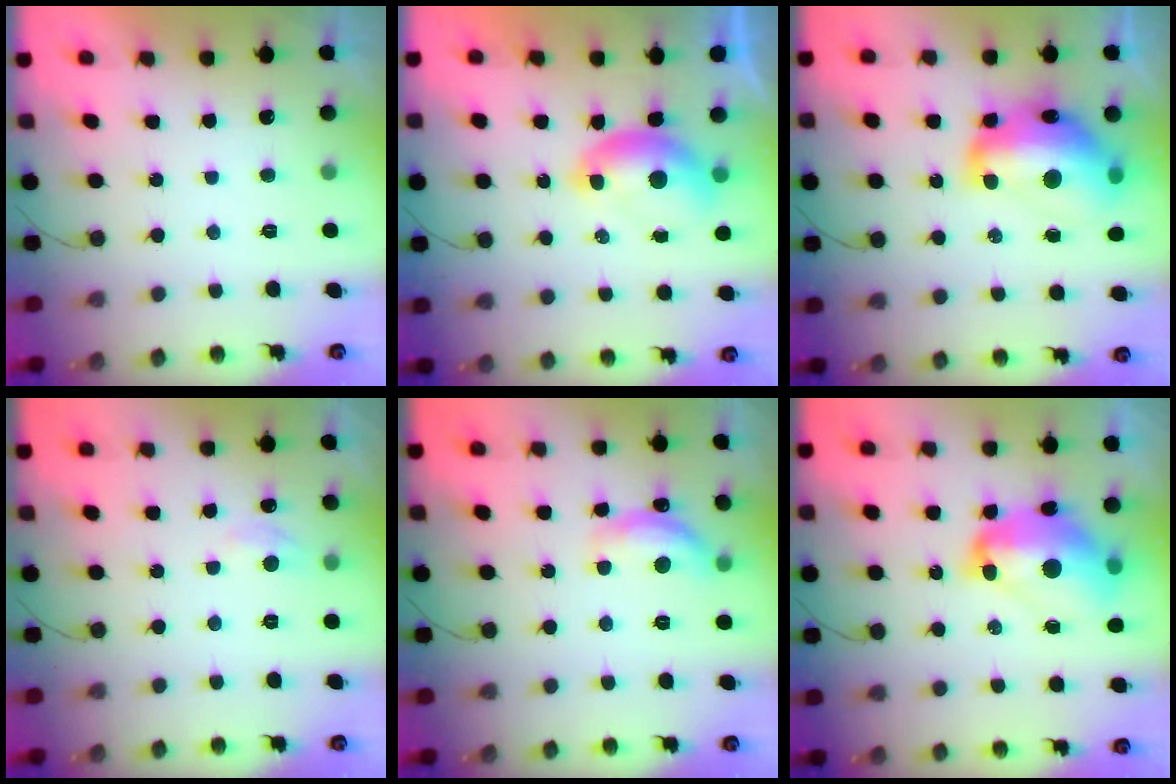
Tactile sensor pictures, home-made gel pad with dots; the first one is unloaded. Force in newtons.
{"total": 7.1, "press": 7.0, "slide": 0.9}
{"total": 19.6, "press": 19.6, "slide": 1.4}
{"total": 4.7, "press": 4.7, "slide": 0.6}
{"total": 12.0, "press": 11.9, "slide": 0.8}
{"total": 16.7, "press": 16.6, "slide": 1.8}